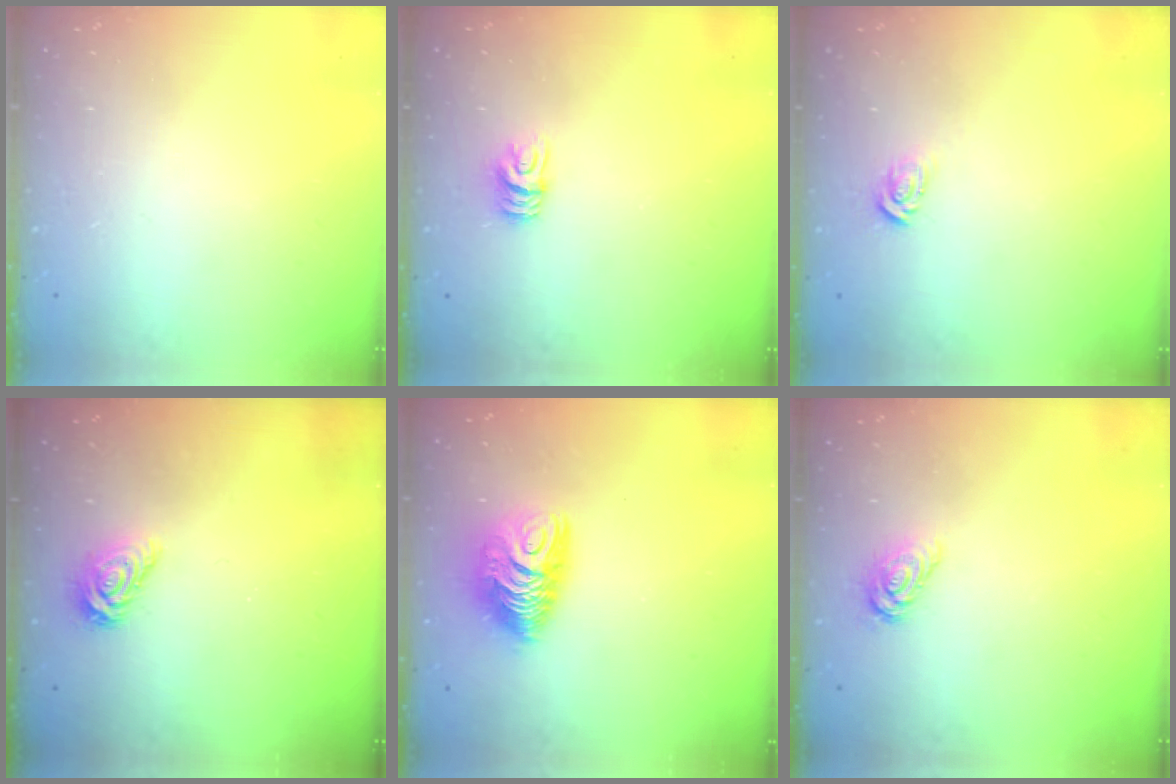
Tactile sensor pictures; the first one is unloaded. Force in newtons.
{"total": 6.9, "press": 6.9, "slide": 0.6}
{"total": 3.1, "press": 3.1, "slide": 0.0}
{"total": 6.4, "press": 6.4, "slide": 0.2}
{"total": 10.2, "press": 10.2, "slide": 0.9}
{"total": 5.8, "press": 5.8, "slide": 0.3}